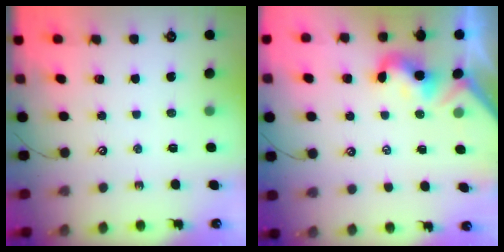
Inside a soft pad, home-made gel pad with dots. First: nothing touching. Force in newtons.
{"total": 0.9, "press": 0.7, "slide": 0.6}